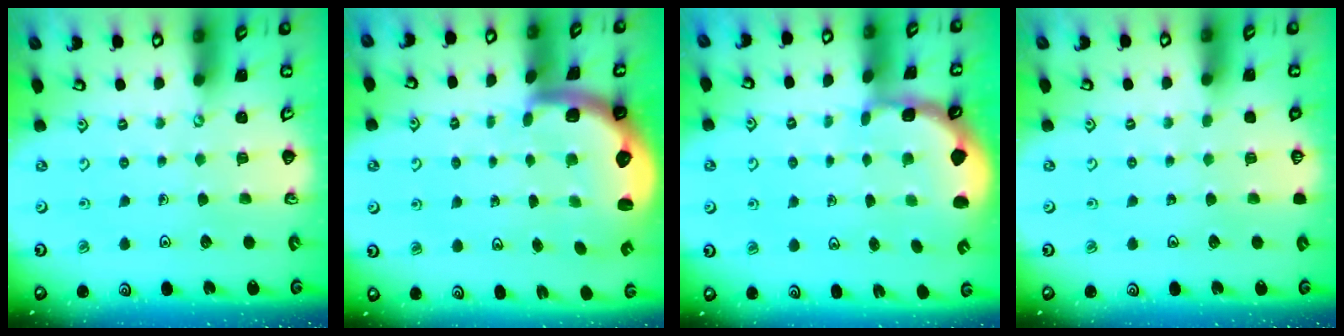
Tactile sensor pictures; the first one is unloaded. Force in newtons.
{"total": 2.8, "press": 2.5, "slide": 1.4}
{"total": 1.7, "press": 1.6, "slide": 0.5}
{"total": 0.0}